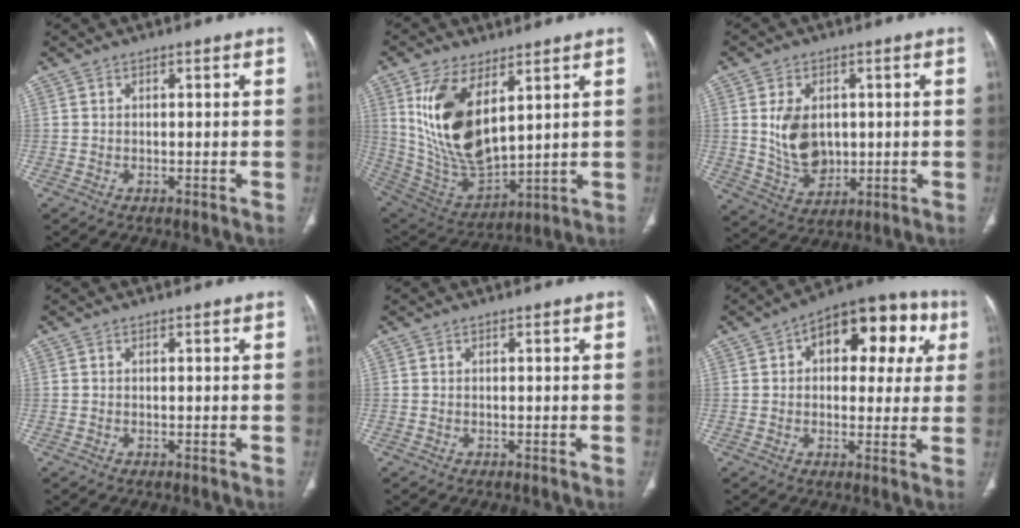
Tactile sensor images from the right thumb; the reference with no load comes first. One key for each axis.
{"total": 18.0, "fx": 6.7, "fy": 8.6, "fz": 14.3, "tx": -0.263, "ty": -0.028, "tz": 0.151}
{"total": 9.9, "fx": 1.1, "fy": 7.1, "fz": 6.8, "tx": -0.097, "ty": -0.012, "tz": 0.038}
{"total": 0.0}
{"total": 0.0}
{"total": 17.6, "fx": 5.4, "fy": 9.9, "fz": 13.5, "tx": -0.125, "ty": 0.025, "tz": 0.064}